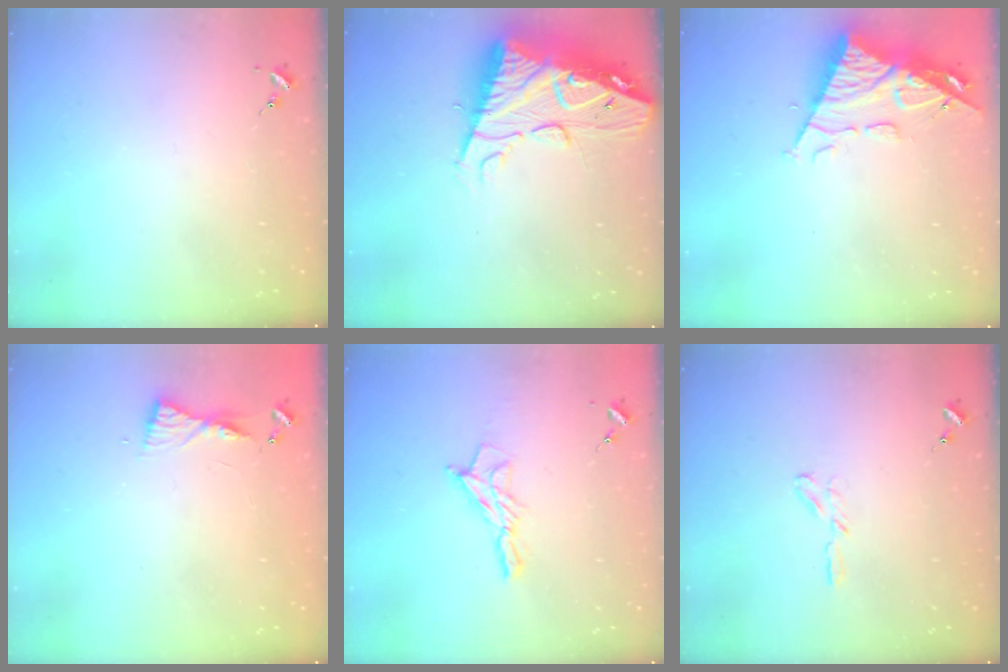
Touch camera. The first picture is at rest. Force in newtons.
{"total": 17.9, "press": 17.8, "slide": 1.7}
{"total": 13.0, "press": 12.9, "slide": 1.4}
{"total": 5.6, "press": 5.6, "slide": 0.5}
{"total": 8.7, "press": 8.7, "slide": 0.5}
{"total": 3.8, "press": 3.8, "slide": 0.3}